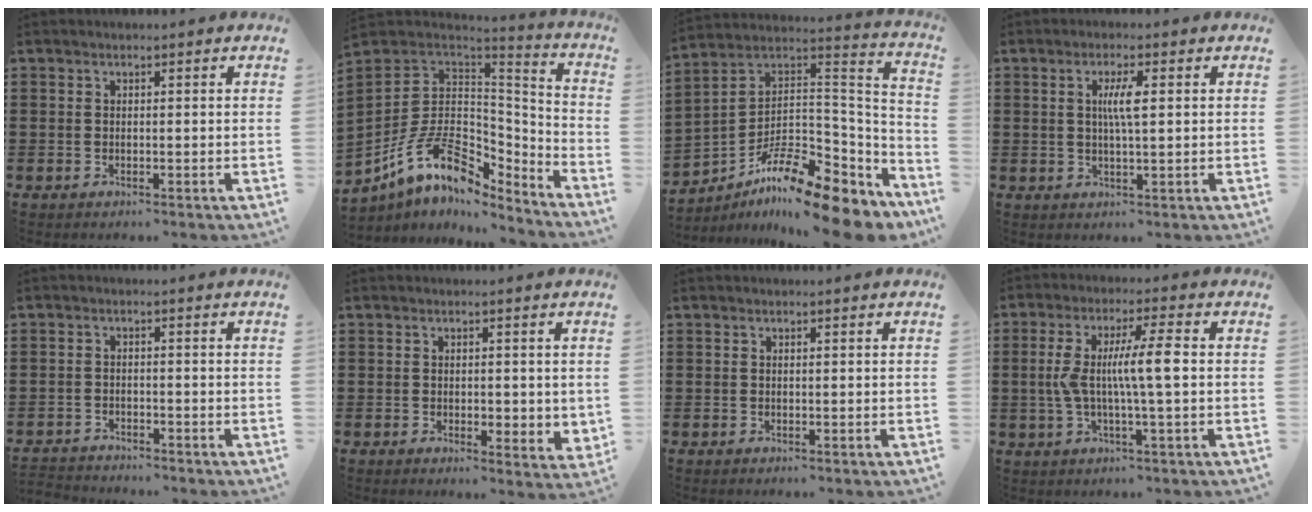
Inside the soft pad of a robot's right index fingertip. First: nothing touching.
{"total": 13.8, "force": [-6.1, 8.4, 9.0], "torque": [-0.198, 0.009, -0.106]}
{"total": 14.4, "force": [-10.5, 3.8, 9.1], "torque": [-0.146, 0.024, -0.190]}
{"total": 3.7, "force": [0.7, 0.5, 3.6], "torque": [-0.071, 0.002, 0.008]}
{"total": 1.9, "force": [-1.9, 0.2, -0.2], "torque": [-0.003, 0.002, -0.043]}
{"total": 2.0, "force": [0.3, 1.3, 1.5], "torque": [-0.024, 0.005, 0.004]}
{"total": 0.0}
{"total": 8.3, "force": [0.0, 0.5, 8.3], "torque": [-0.157, -0.002, -0.009]}